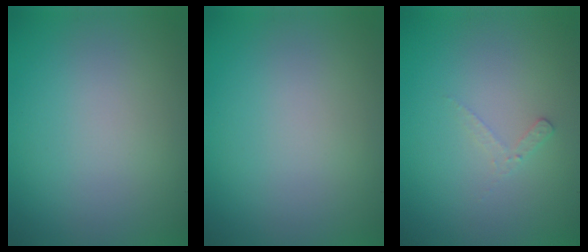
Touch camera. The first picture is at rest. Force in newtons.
{"total": 0.0}
{"total": 1.2, "press": 1.1, "slide": 0.3}